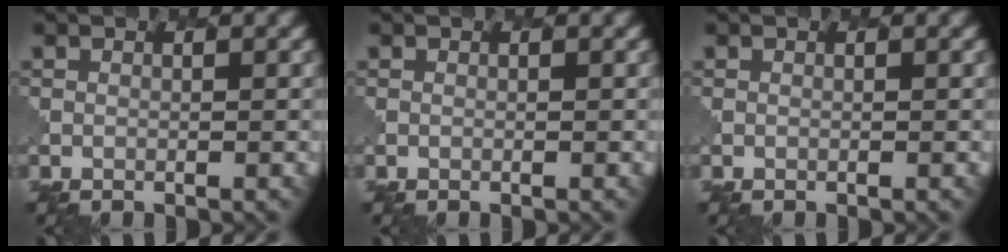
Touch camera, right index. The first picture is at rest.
{"total": 0.0}
{"total": 0.0}